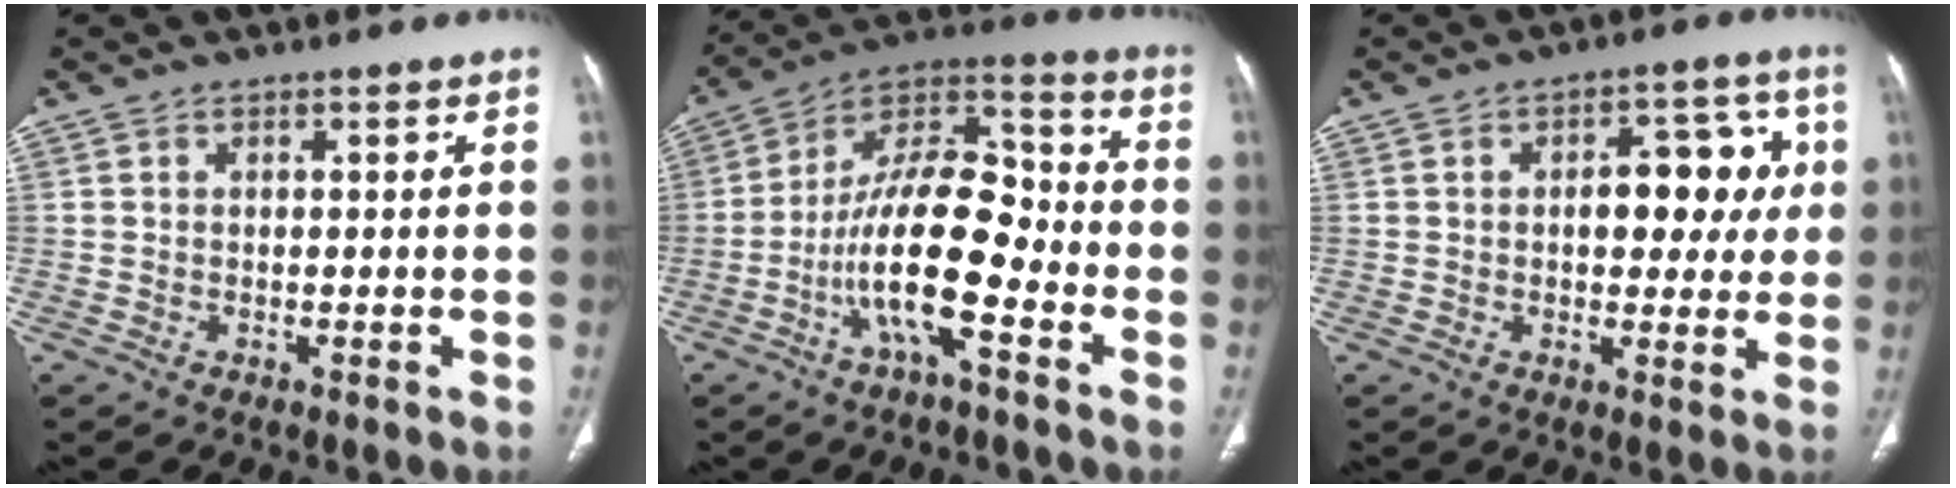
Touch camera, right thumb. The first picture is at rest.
{"total": 17.3, "force": [-5.6, 6.7, 15.0], "torque": [-0.251, 0.059, -0.104]}
{"total": 11.4, "force": [1.6, 6.6, 9.1], "torque": [-0.070, 0.015, 0.021]}